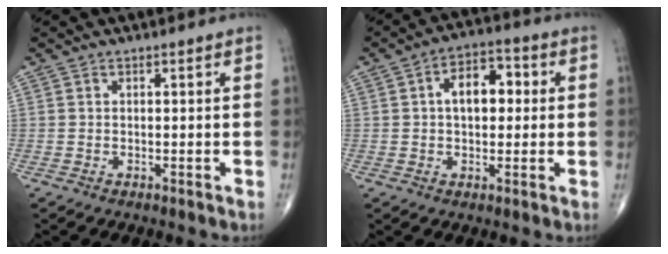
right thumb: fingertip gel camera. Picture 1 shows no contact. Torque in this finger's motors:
{"motor_torque": [-0.17, 0.40, 0.30, 0.14, 0.05]}